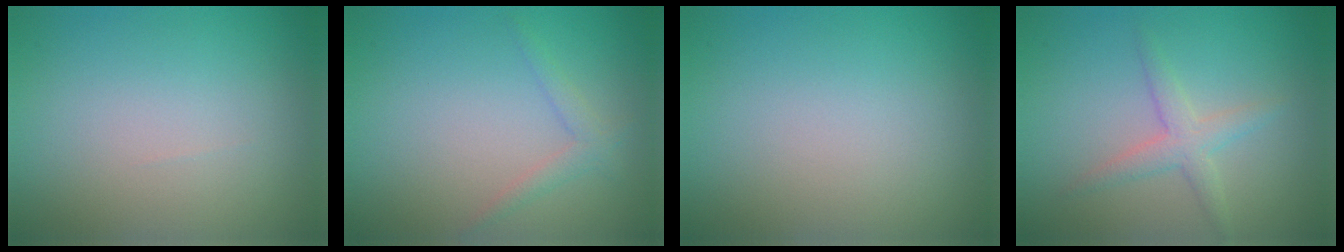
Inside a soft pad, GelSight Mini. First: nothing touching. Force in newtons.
{"total": 1.4, "press": 1.4, "slide": 0.1}
{"total": 0.0}
{"total": 2.3, "press": 2.3, "slide": 0.1}